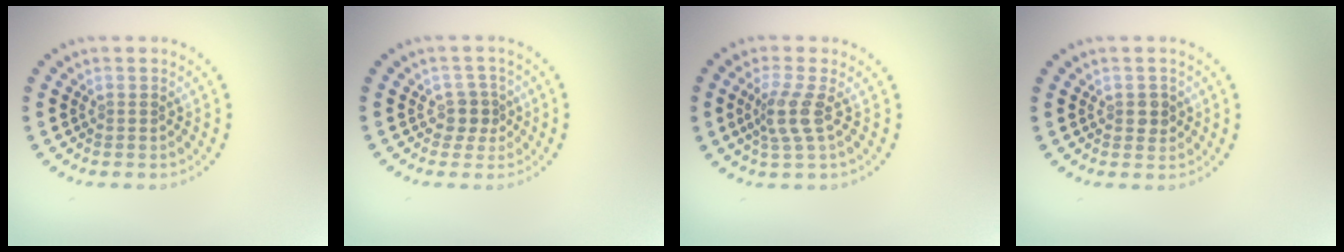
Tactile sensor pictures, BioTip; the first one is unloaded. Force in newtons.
{"total": 2.0, "press": 1.6, "slide": 1.1}
{"total": 2.7, "press": 2.0, "slide": 1.8}
{"total": 1.4, "press": 1.4, "slide": 0.1}